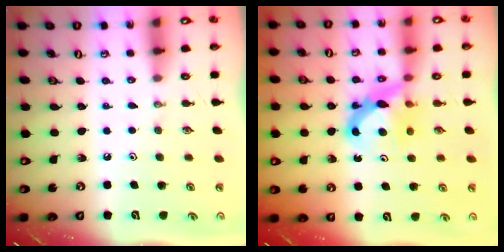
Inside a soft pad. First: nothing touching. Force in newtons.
{"total": 7.4, "press": 7.3, "slide": 0.6}